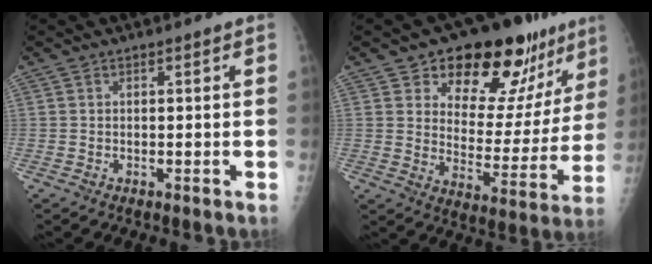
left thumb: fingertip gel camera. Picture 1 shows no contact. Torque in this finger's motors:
{"motor_torque": [0.22, 0.22, 0.16, -0.18, 0.10]}